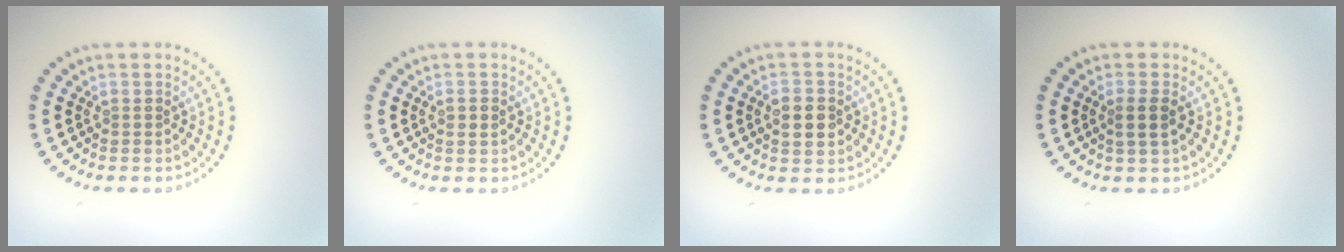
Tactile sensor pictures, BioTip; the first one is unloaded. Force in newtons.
{"total": 1.1, "press": 1.0, "slide": 0.3}
{"total": 2.8, "press": 2.8, "slide": 0.1}
{"total": 1.9, "press": 1.7, "slide": 0.9}